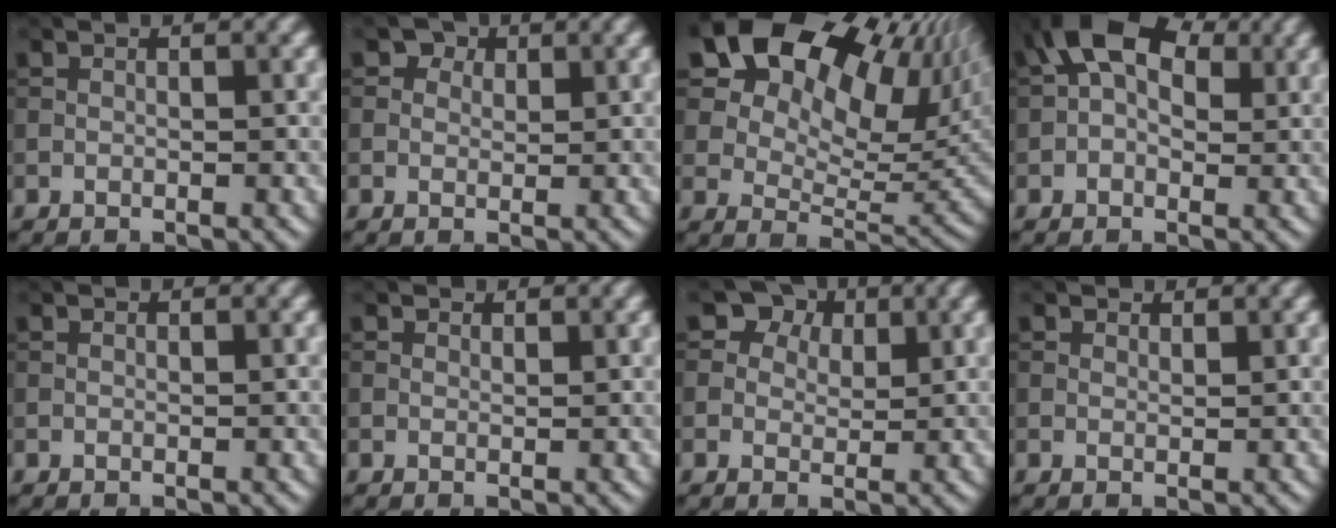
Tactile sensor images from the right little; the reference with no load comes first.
{"total": 2.3, "force": [1.3, 1.6, 0.9], "torque": [-0.014, -0.006, 0.014]}
{"total": 18.7, "force": [10.7, 10.1, 11.5], "torque": [-0.205, 0.042, 0.171]}
{"total": 7.6, "force": [2.5, 4.6, 5.4], "torque": [-0.088, 0.018, 0.025]}
{"total": 0.0}
{"total": 0.9, "force": [0.8, 0.4, 0.1], "torque": [-0.003, -0.003, 0.011]}
{"total": 4.8, "force": [2.8, 3.4, 2.0], "torque": [-0.044, -0.007, 0.029]}
{"total": 1.3, "force": [1.1, 0.5, 0.2], "torque": [-0.006, -0.003, 0.016]}